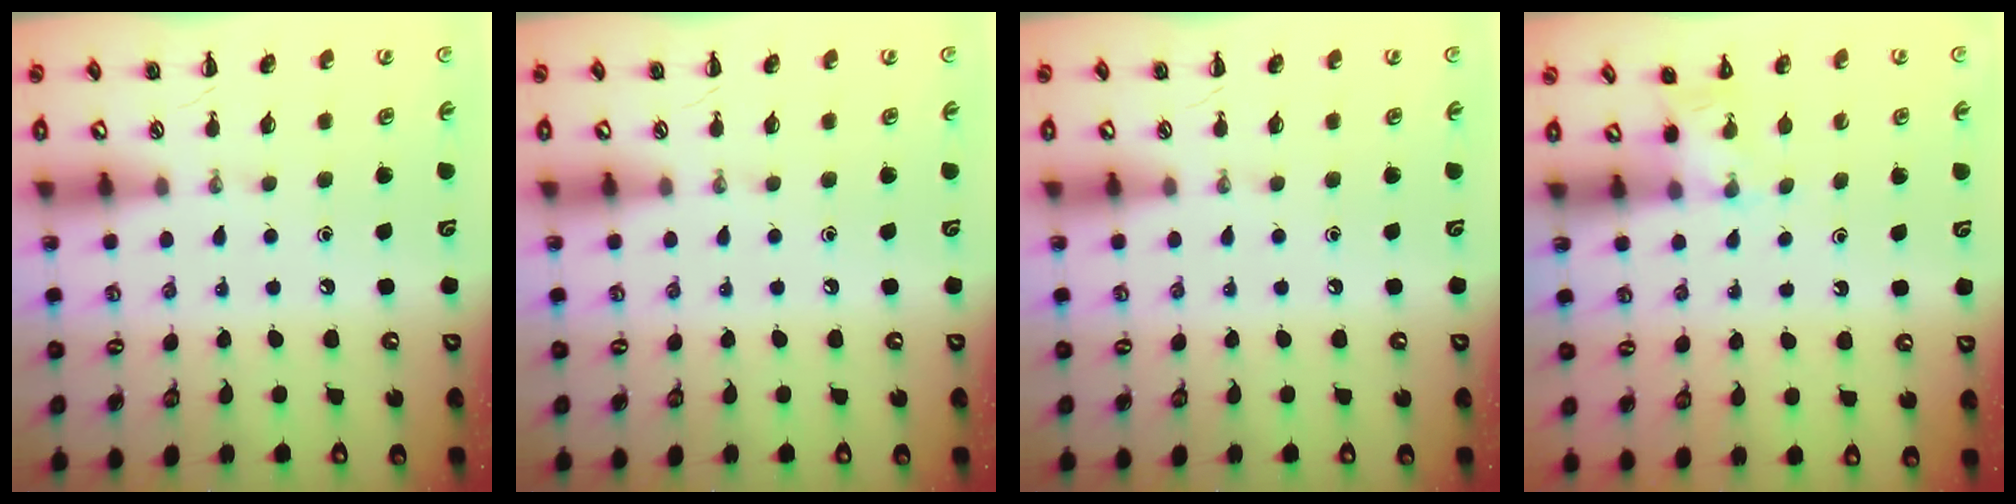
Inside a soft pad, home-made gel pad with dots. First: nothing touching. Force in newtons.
{"total": 0.0}
{"total": 0.0}
{"total": 3.8, "press": 3.6, "slide": 1.1}